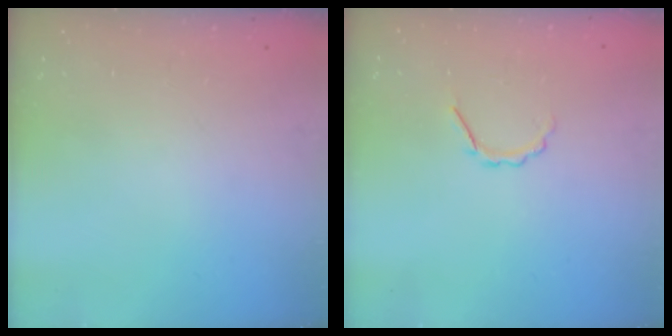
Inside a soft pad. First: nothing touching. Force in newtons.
{"total": 2.9, "press": 2.7, "slide": 0.8}